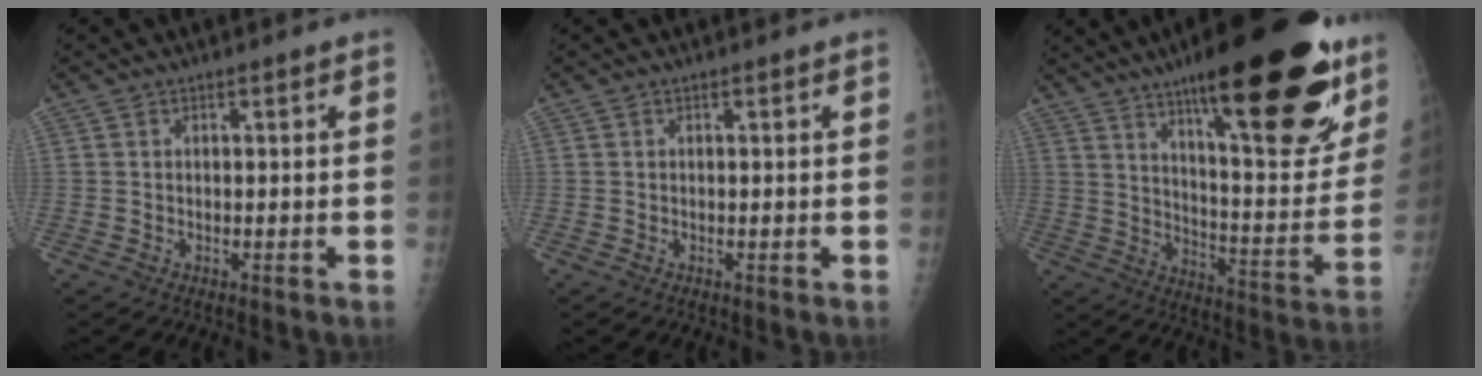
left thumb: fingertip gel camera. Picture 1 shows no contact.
{"total": 0.0}
{"total": 30.0, "force": [17.5, 7.8, 23.1], "torque": [-0.298, -0.067, 0.264]}